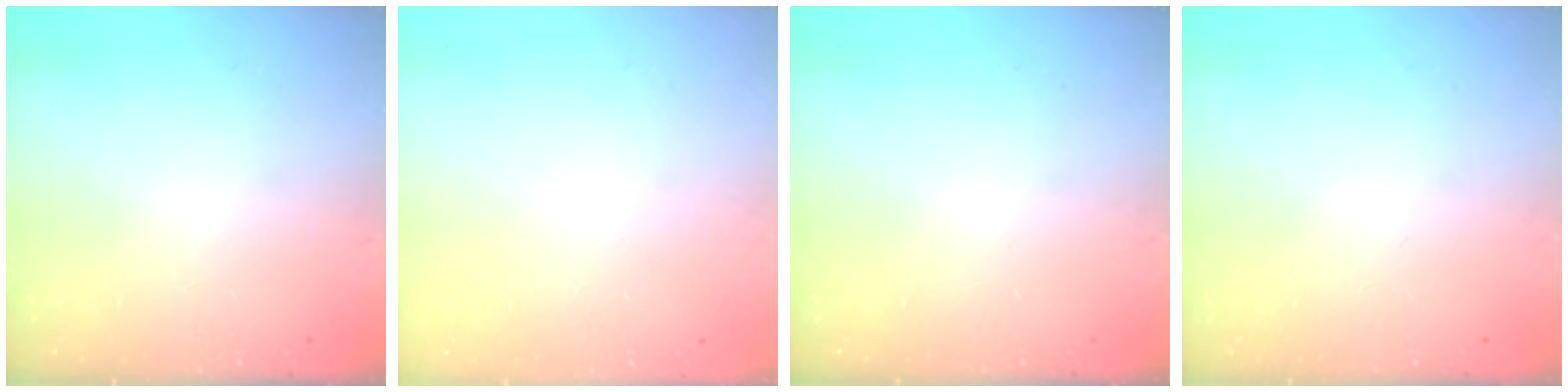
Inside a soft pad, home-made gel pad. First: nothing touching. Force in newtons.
{"total": 0.0}
{"total": 0.0}
{"total": 0.0}